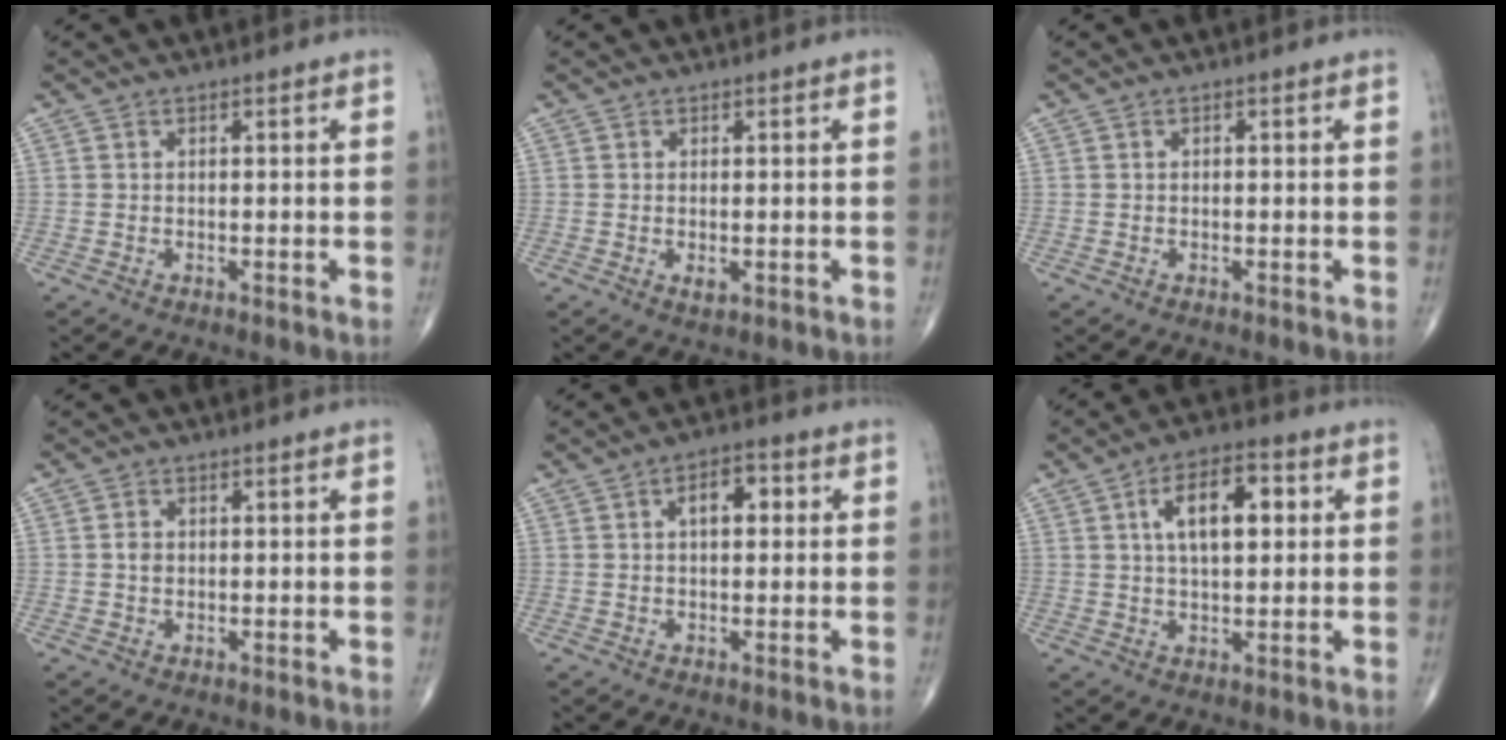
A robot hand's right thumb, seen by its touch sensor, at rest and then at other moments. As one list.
[{"total": 1.7, "force": [-0.4, 0.8, 1.5], "torque": [-0.023, -0.004, -0.004]}, {"total": 0.0}, {"total": 1.8, "force": [0.2, 1.4, 1.1], "torque": [-0.016, 0.002, 0.004]}, {"total": 5.2, "force": [1.2, 2.8, 4.1], "torque": [-0.051, 0.012, 0.012]}, {"total": 10.3, "force": [2.6, 5.0, 8.6], "torque": [-0.128, 0.010, 0.038]}]